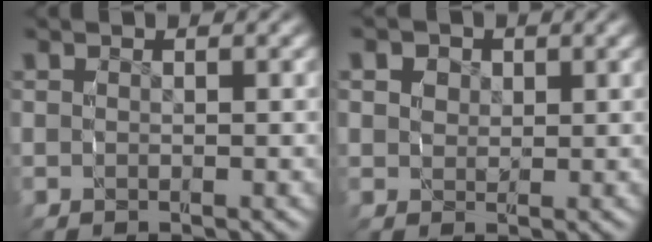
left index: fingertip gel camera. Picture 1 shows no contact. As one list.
[{"total": 2.4, "force": [0.9, 2.0, 0.8], "torque": [-0.011, -0.003, 0.018]}]